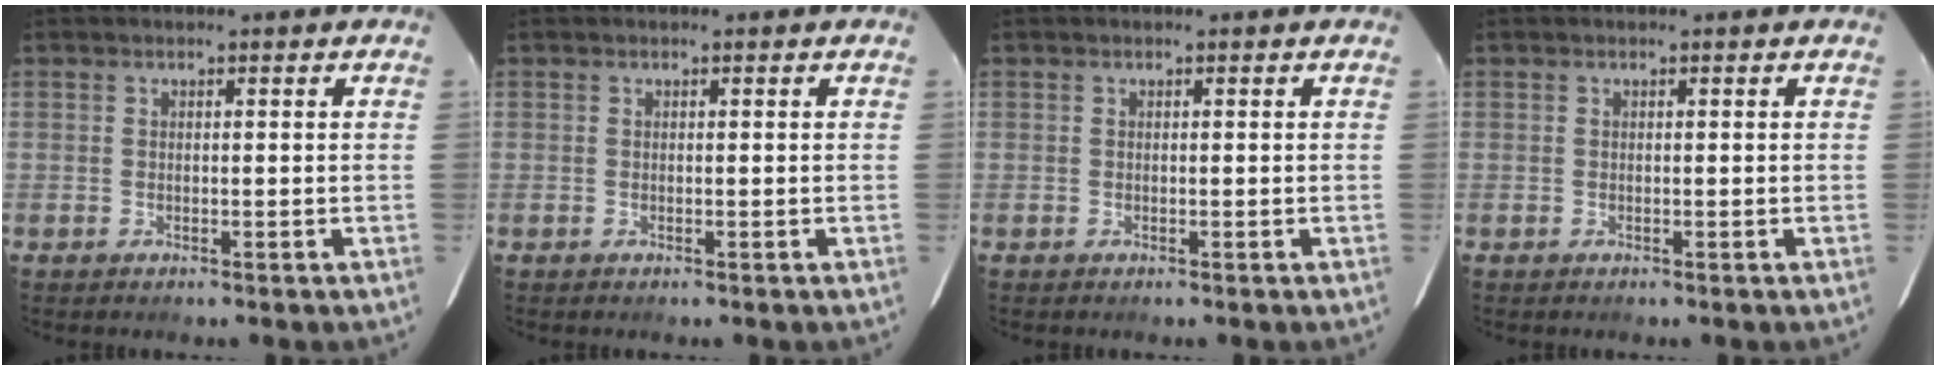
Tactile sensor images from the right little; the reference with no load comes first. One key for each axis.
{"total": 0.0}
{"total": 0.0}
{"total": 0.0}